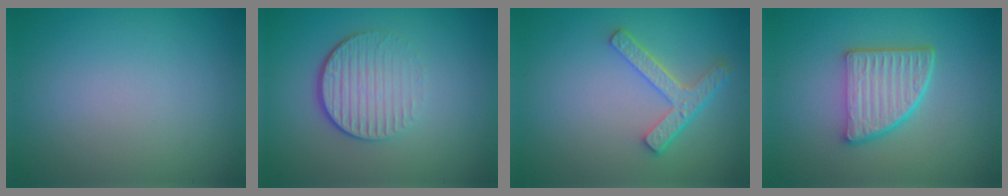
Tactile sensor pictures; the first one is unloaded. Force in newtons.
{"total": 4.2, "press": 2.8, "slide": 3.1}
{"total": 3.6, "press": 2.8, "slide": 2.3}
{"total": 5.0, "press": 3.7, "slide": 3.4}